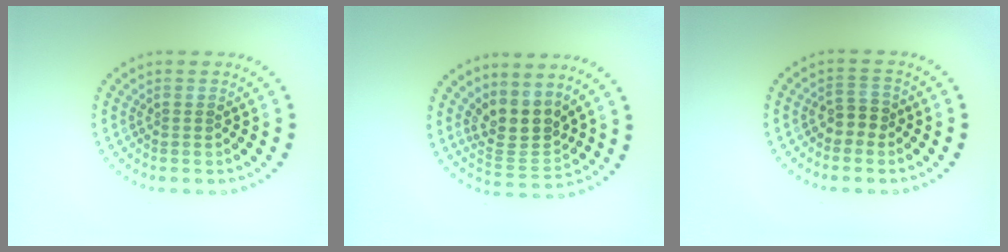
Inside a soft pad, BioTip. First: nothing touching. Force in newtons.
{"total": 3.8, "press": 3.2, "slide": 2.0}
{"total": 1.9, "press": 1.7, "slide": 0.9}